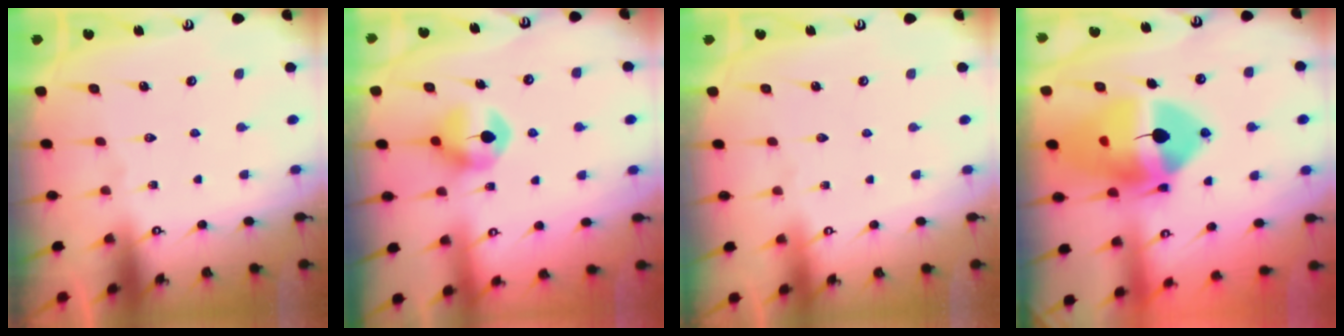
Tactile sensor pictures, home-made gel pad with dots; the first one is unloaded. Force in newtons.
{"total": 8.2, "press": 8.2, "slide": 0.2}
{"total": 0.0}
{"total": 19.6, "press": 19.5, "slide": 2.7}